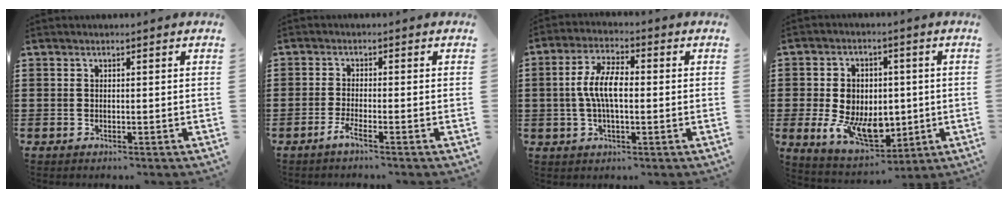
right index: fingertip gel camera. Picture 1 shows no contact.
{"total": 2.3, "force": [-1.5, -0.1, 1.7], "torque": [-0.045, -0.009, -0.031]}
{"total": 7.1, "force": [-0.1, 2.8, 6.5], "torque": [-0.137, 0.003, -0.007]}
{"total": 9.3, "force": [-0.8, 7.0, 6.1], "torque": [-0.138, 0.012, -0.013]}